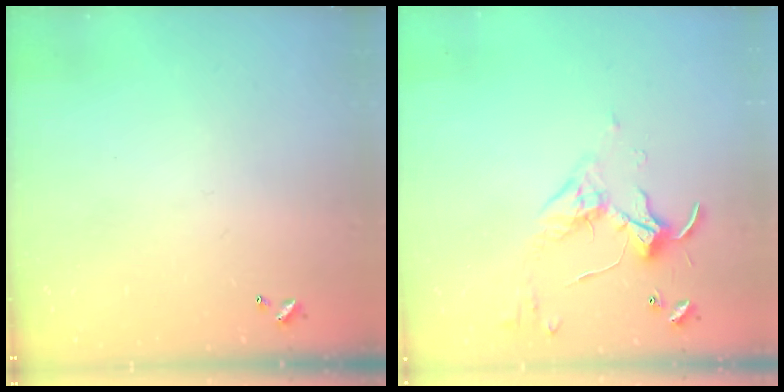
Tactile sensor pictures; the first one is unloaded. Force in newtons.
{"total": 3.4, "press": 3.3, "slide": 0.6}